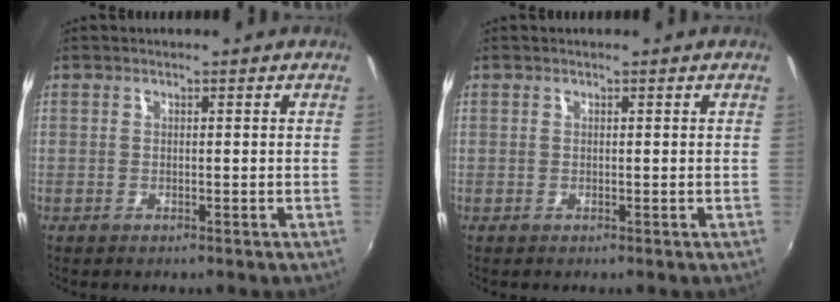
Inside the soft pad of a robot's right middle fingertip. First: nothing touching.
{"total": 0.0}